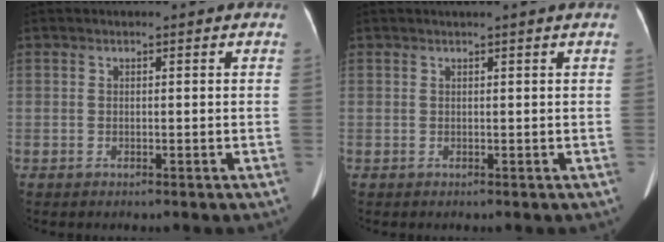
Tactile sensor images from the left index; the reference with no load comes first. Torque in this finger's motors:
{"motor_torque": [0.55, -0.86, -0.05, 0.04]}